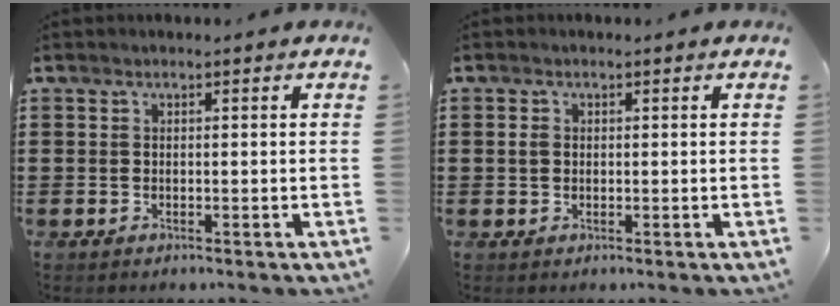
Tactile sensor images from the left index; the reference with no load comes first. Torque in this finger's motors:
{"motor_torque": [0.43, 0.19, 0.19, 0.04]}